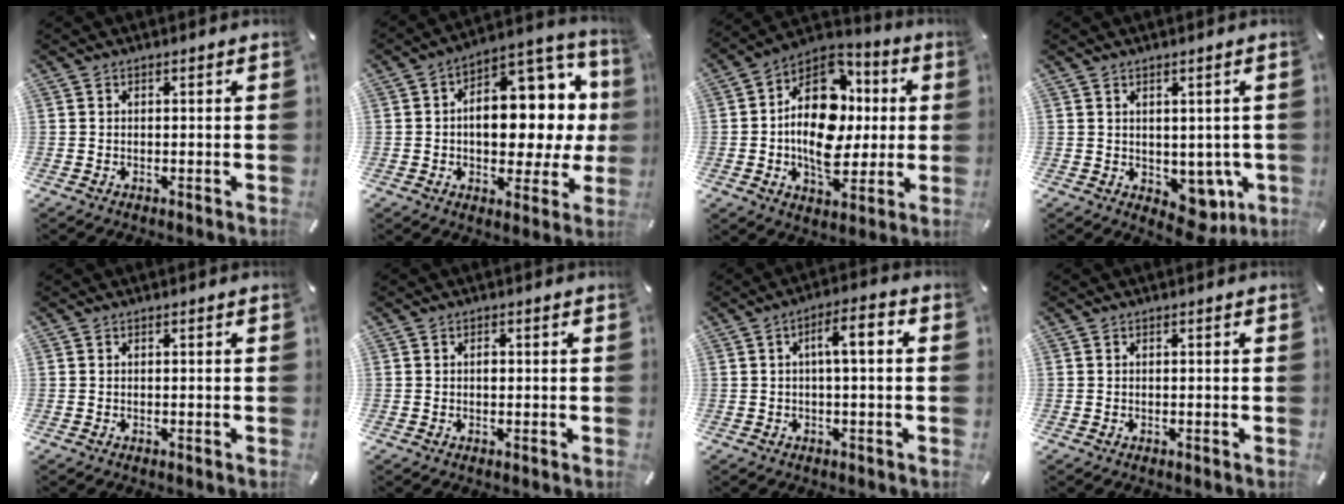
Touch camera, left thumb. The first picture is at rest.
{"total": 15.5, "force": [2.1, 9.8, 11.8], "torque": [-0.148, -0.028, 0.042]}
{"total": 20.3, "force": [1.1, 14.3, 14.4], "torque": [-0.243, -0.011, 0.020]}
{"total": 7.0, "force": [-1.4, 4.5, 5.2], "torque": [-0.042, -0.002, -0.017]}
{"total": 0.0}
{"total": 1.1, "force": [0.0, 0.6, 0.9], "torque": [-0.010, -0.004, -0.001]}
{"total": 6.4, "force": [0.7, 1.8, 6.1], "torque": [-0.103, 0.008, 0.004]}
{"total": 0.0}